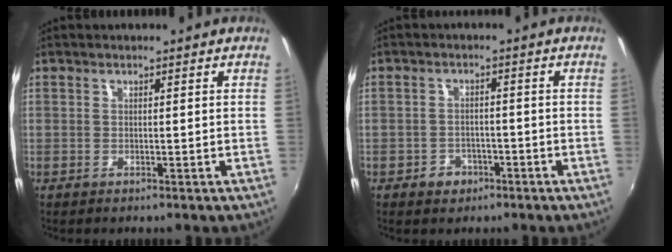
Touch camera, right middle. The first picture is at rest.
{"total": 3.7, "force": [-2.3, 2.8, 0.9], "torque": [-0.029, 0.009, -0.032]}